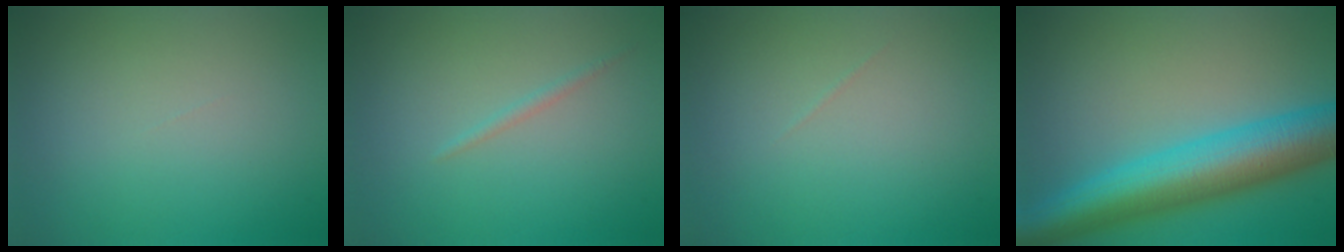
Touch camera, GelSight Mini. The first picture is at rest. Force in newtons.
{"total": 0.8, "press": 0.8, "slide": 0.0}
{"total": 0.0}
{"total": 10.5, "press": 10.5, "slide": 0.2}